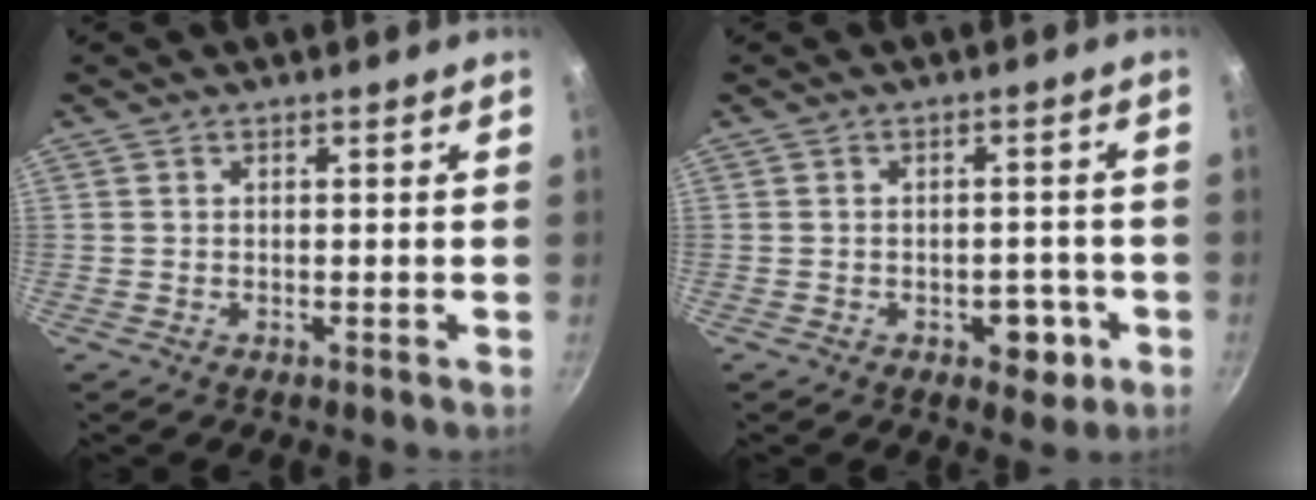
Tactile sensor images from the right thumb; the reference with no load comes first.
{"total": 5.5, "force": [-2.1, 3.4, 3.8], "torque": [-0.023, 0.015, -0.022]}